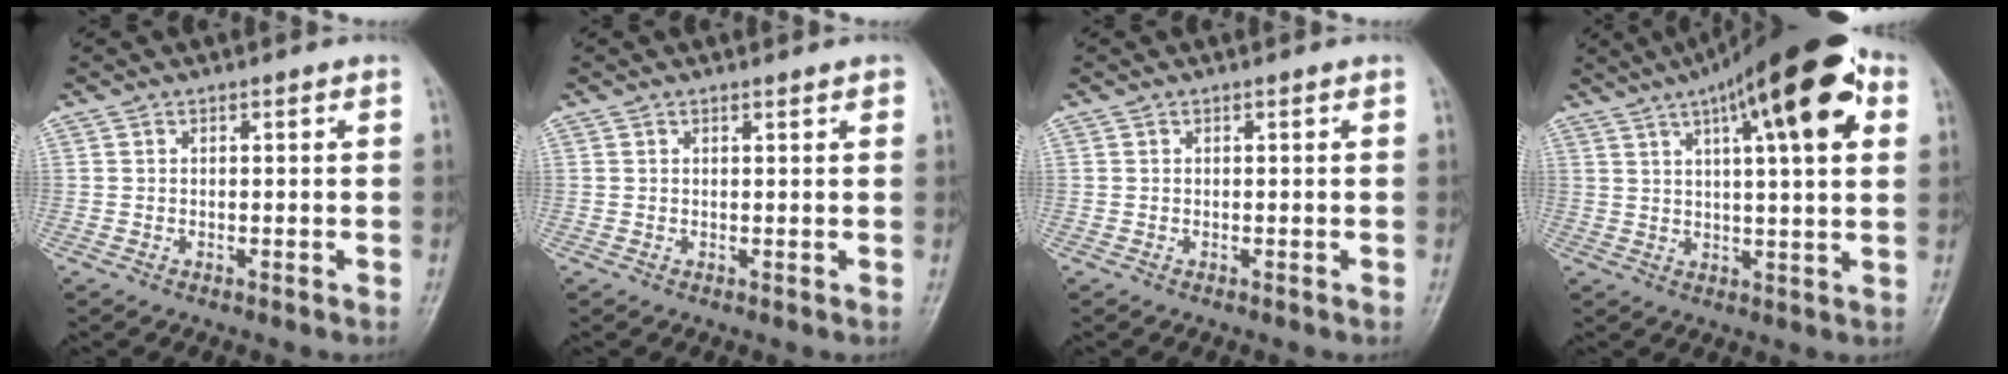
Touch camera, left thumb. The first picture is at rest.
{"total": 1.0, "force": [0.7, 0.2, 0.6], "torque": [-0.007, -0.002, 0.009]}
{"total": 0.0}
{"total": 19.8, "force": [8.7, 5.4, 17.0], "torque": [-0.238, 0.006, 0.124]}